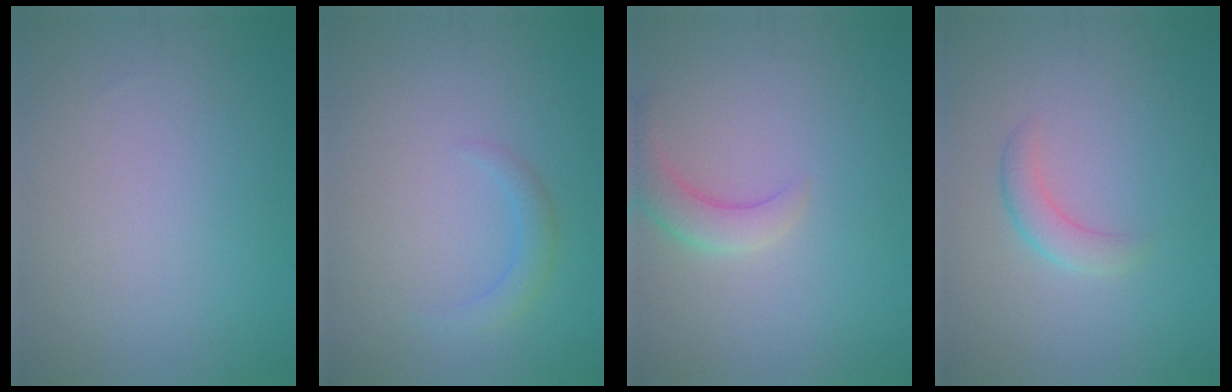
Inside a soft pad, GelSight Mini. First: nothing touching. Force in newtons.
{"total": 1.6, "press": 1.6, "slide": 0.0}
{"total": 2.9, "press": 2.8, "slide": 0.3}
{"total": 2.0, "press": 1.9, "slide": 0.2}